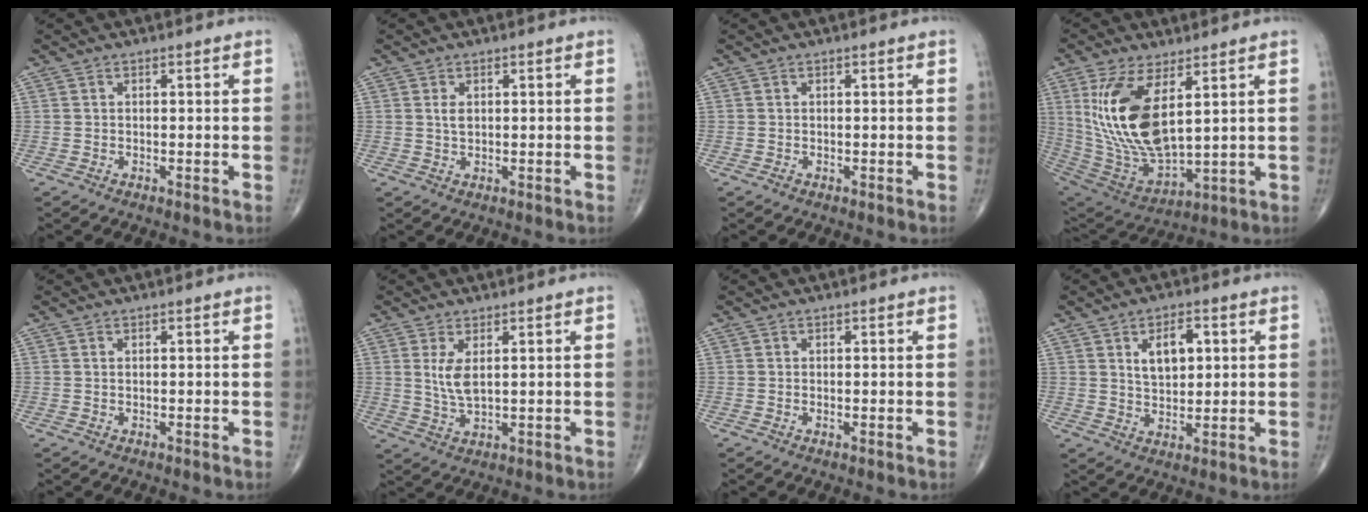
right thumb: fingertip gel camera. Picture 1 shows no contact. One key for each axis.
{"total": 1.7, "fx": 0.5, "fy": 0.9, "fz": 1.3, "tx": -0.023, "ty": -0.001, "tz": 0.010}
{"total": 0.0}
{"total": 18.9, "fx": 5.5, "fy": 8.3, "fz": 16.1, "tx": -0.318, "ty": -0.030, "tz": 0.122}
{"total": 0.0}
{"total": 4.5, "fx": 1.3, "fy": 1.7, "fz": 4.0, "tx": -0.079, "ty": -0.014, "tz": 0.033}
{"total": 0.0}
{"total": 6.8, "fx": 2.2, "fy": 3.8, "fz": 5.3, "tx": -0.069, "ty": -0.007, "tz": 0.040}